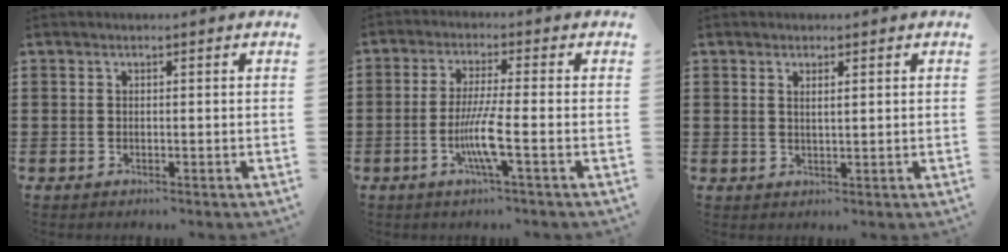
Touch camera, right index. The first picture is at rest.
{"total": 6.7, "force": [-2.1, 0.3, 6.4], "torque": [-0.135, -0.019, -0.046]}
{"total": 1.1, "force": [0.6, 0.3, 0.9], "torque": [-0.018, 0.002, 0.009]}